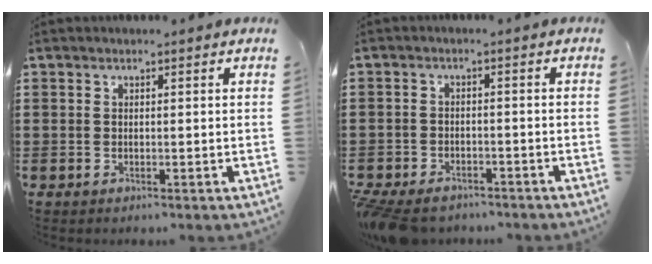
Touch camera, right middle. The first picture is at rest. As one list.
[{"total": 3.7, "force": [-3.4, 1.3, 0.8], "torque": [-0.030, 0.000, -0.074]}]